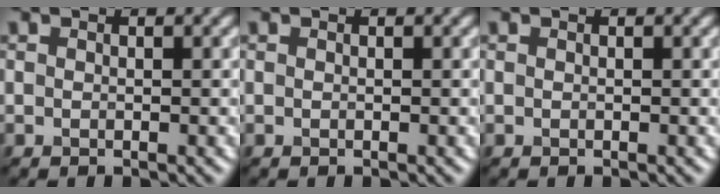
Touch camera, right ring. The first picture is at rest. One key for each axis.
{"total": 0.0}
{"total": 0.0}